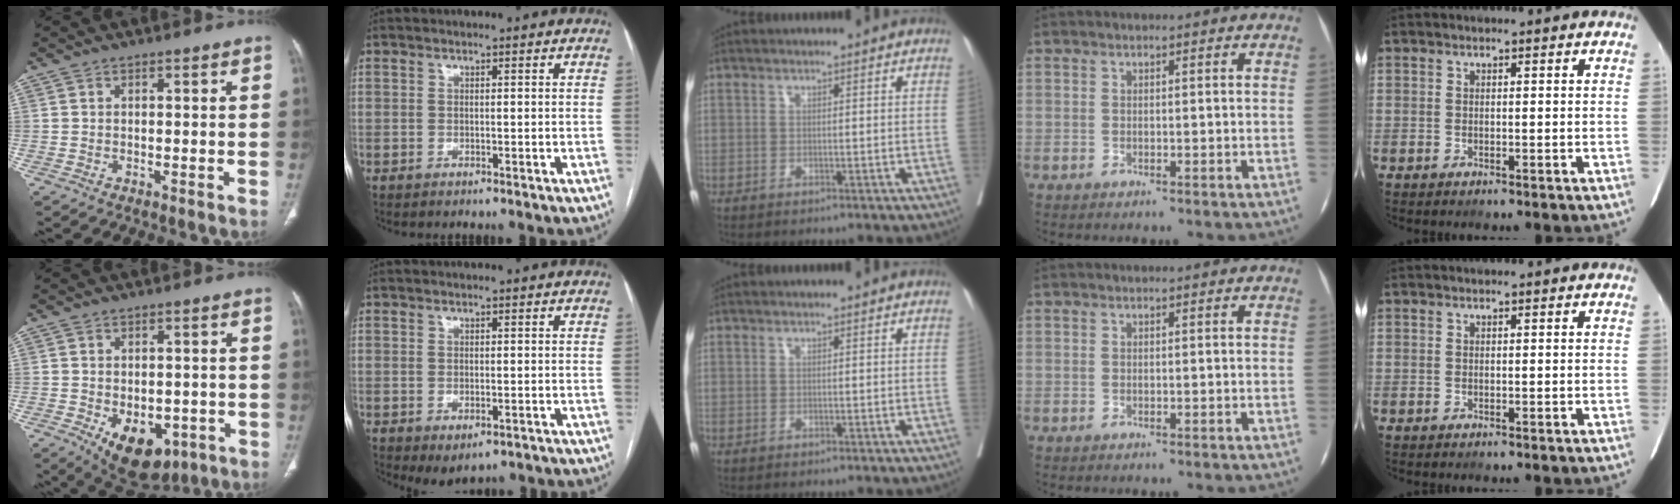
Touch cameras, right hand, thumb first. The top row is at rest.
{"thumb": {"total": 12.0, "force": [-4.8, 7.4, 8.1], "torque": [-0.095, 0.005, -0.050]}, "index": {"total": 3.1, "force": [-1.5, 1.6, 2.2], "torque": [-0.030, -0.005, -0.008]}}